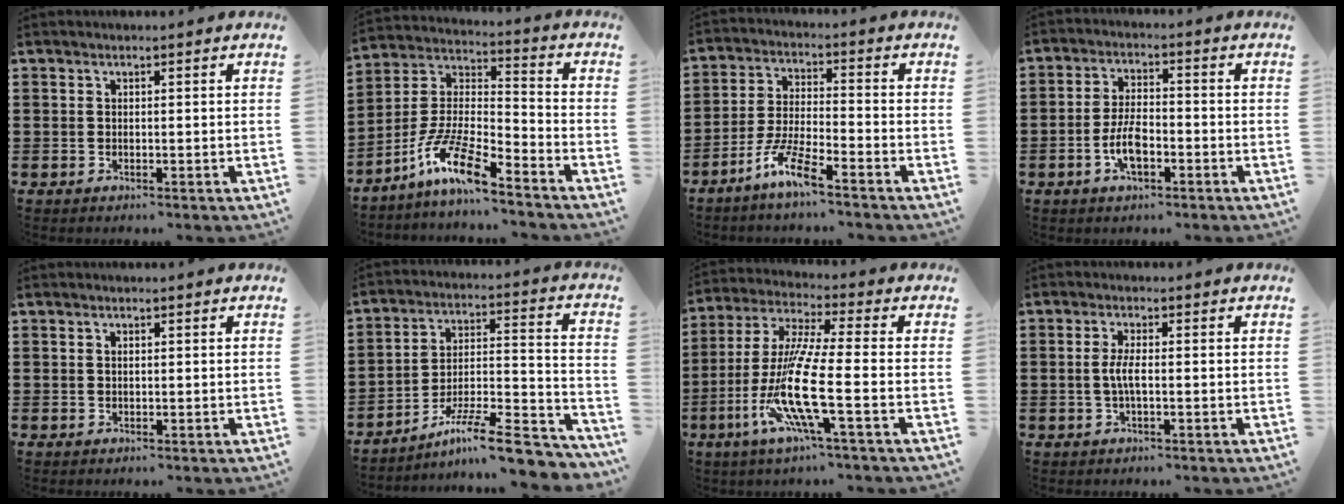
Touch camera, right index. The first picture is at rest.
{"total": 10.8, "force": [-7.8, 1.8, 7.2], "torque": [-0.170, -0.006, -0.160]}
{"total": 7.0, "force": [-5.4, 0.4, 4.5], "torque": [-0.114, -0.012, -0.110]}
{"total": 6.0, "force": [-2.2, 2.7, 4.8], "torque": [-0.108, 0.003, -0.046]}
{"total": 0.5, "force": [0.2, 0.3, 0.4], "torque": [-0.010, 0.000, 0.004]}
{"total": 11.2, "force": [-8.7, 1.2, 6.9], "torque": [-0.100, 0.021, -0.163]}
{"total": 13.1, "force": [-4.5, 2.1, 12.1], "torque": [-0.268, -0.012, -0.096]}
{"total": 3.1, "force": [-0.4, 0.7, 3.0], "torque": [-0.068, -0.004, -0.014]}